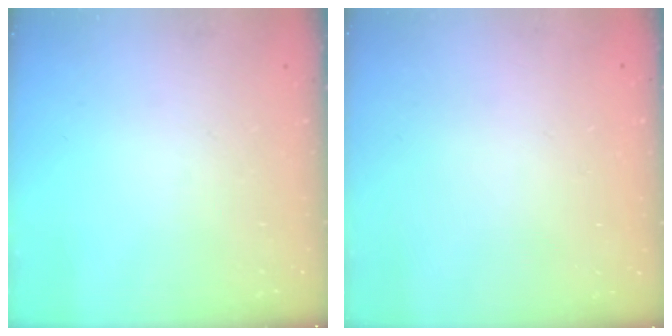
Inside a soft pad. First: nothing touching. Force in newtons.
{"total": 1.7, "press": 1.7, "slide": 0.2}